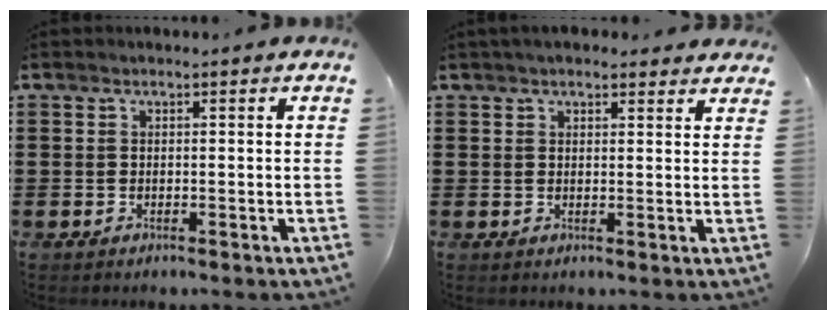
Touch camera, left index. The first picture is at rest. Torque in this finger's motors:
{"motor_torque": [1.38, -0.76, 0.48, 0.05]}